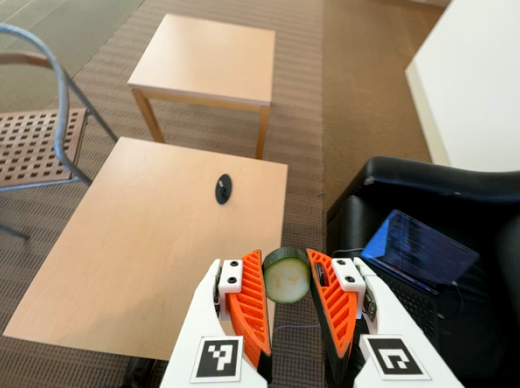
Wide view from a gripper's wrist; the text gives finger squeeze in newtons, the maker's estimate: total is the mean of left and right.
{"total": 9.0, "left": 8.9, "right": 9.0}